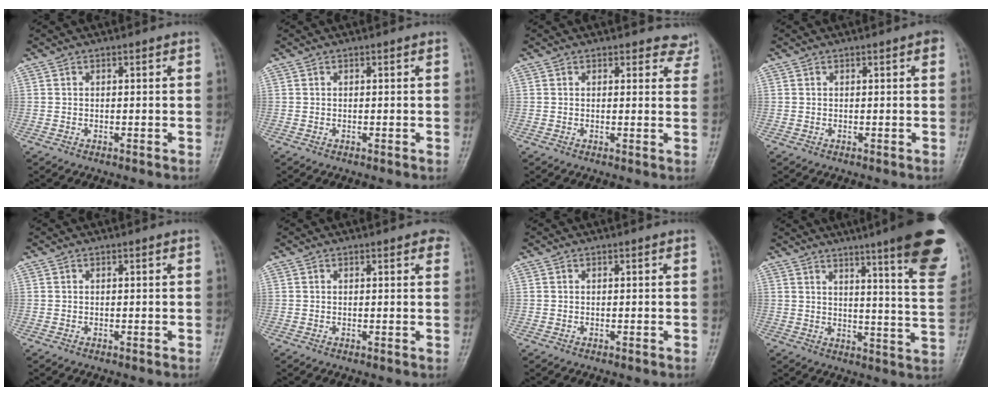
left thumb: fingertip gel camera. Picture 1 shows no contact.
{"total": 0.0}
{"total": 4.0, "force": [3.6, 1.9, 0.1], "torque": [0.035, -0.023, 0.019]}
{"total": 1.1, "force": [0.5, 0.3, 1.0], "torque": [-0.014, 0.002, 0.003]}
{"total": 0.0}
{"total": 2.1, "force": [1.2, 0.9, 1.4], "torque": [-0.003, -0.002, 0.010]}
{"total": 0.0}
{"total": 20.2, "force": [12.6, 2.3, 15.5], "torque": [-0.177, -0.062, 0.155]}